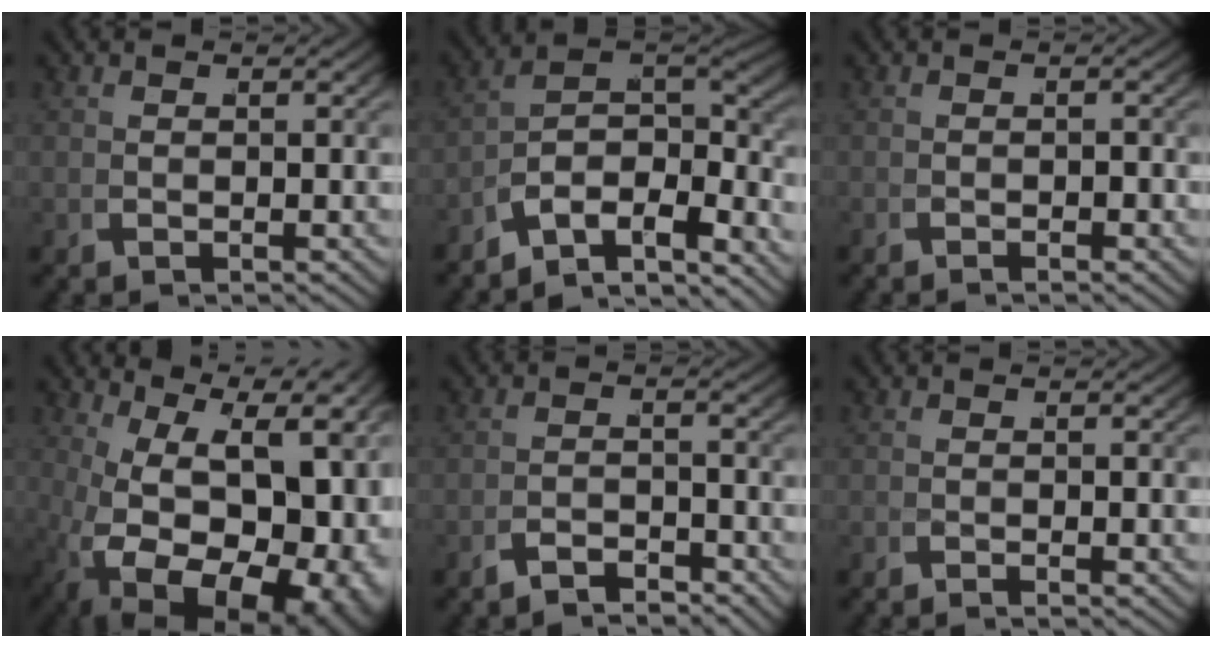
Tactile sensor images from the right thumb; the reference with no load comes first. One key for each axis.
{"total": 11.0, "fx": -3.0, "fy": 7.1, "fz": 7.8, "tx": -0.162, "ty": -0.039, "tz": -0.044}
{"total": 0.6, "fx": -0.6, "fy": -0.1, "fz": 0.2, "tx": -0.001, "ty": -0.001, "tz": -0.015}
{"total": 20.2, "fx": -2.9, "fy": 12.5, "fz": 15.6, "tx": -0.294, "ty": -0.062, "tz": -0.008}
{"total": 2.8, "fx": -2.7, "fy": 0.0, "fz": -0.2, "tx": 0.009, "ty": 0.000, "tz": -0.055}
{"total": 0.7, "fx": -0.4, "fy": -0.6, "fz": -0.1, "tx": 0.003, "ty": 0.004, "tz": -0.015}